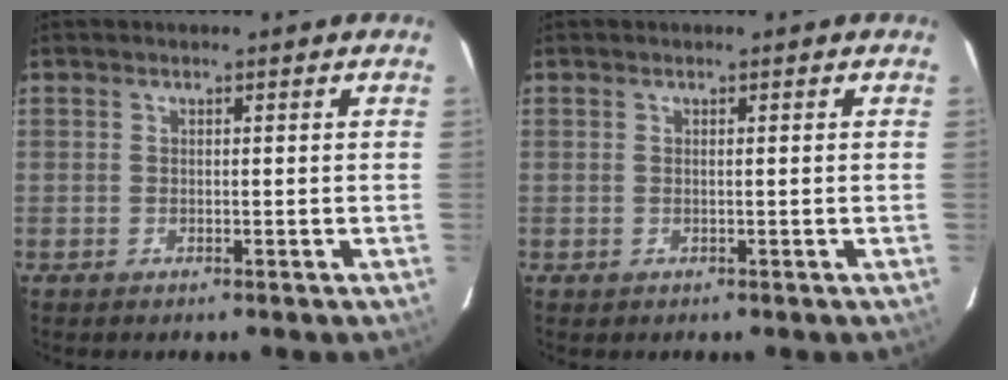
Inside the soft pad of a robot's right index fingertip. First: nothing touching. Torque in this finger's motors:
{"motor_torque": [-0.04, -0.02, 0.03, 0.01]}